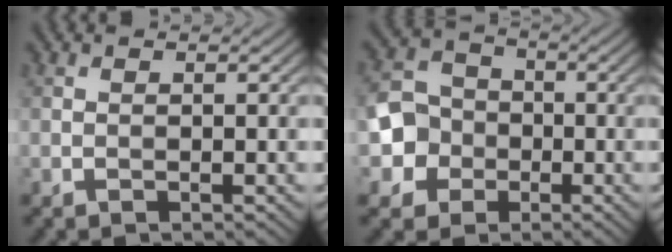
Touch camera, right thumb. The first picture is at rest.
{"total": 6.2, "force": [-1.7, 5.5, 2.1], "torque": [-0.046, -0.004, -0.053]}